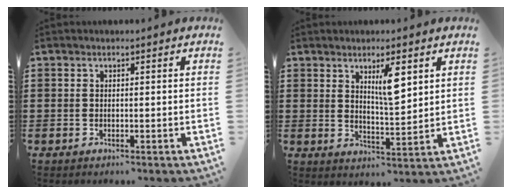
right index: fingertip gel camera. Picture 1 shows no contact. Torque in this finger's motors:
{"motor_torque": [0.29, -0.13, 0.40, 0.13]}